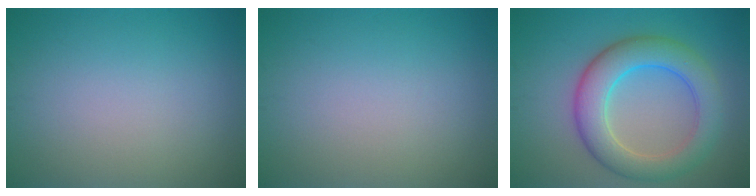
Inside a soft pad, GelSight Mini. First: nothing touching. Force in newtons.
{"total": 0.0}
{"total": 6.8, "press": 6.8, "slide": 0.0}